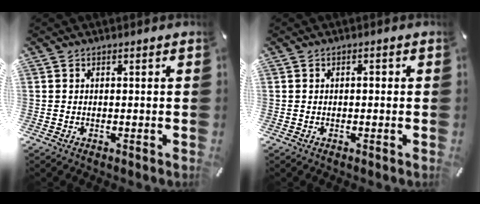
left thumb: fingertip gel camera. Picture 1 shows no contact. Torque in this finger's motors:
{"motor_torque": [0.32, -0.16, 0.15, 0.15, -0.01]}